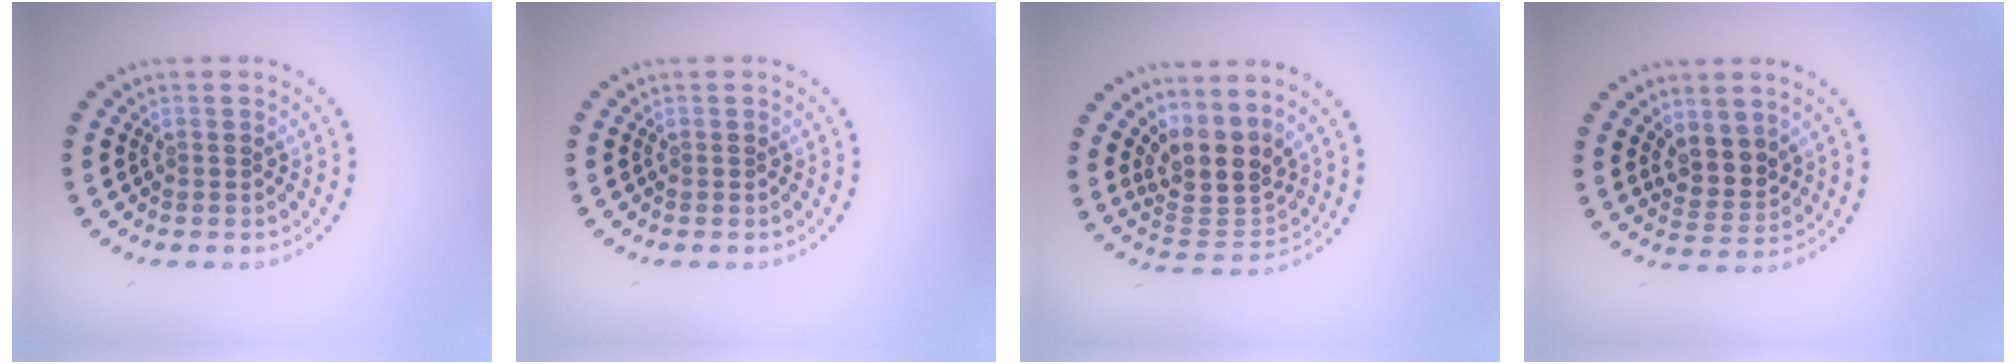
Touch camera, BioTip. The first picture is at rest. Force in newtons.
{"total": 0.0}
{"total": 4.3, "press": 3.5, "slide": 2.6}
{"total": 2.6, "press": 2.1, "slide": 1.4}